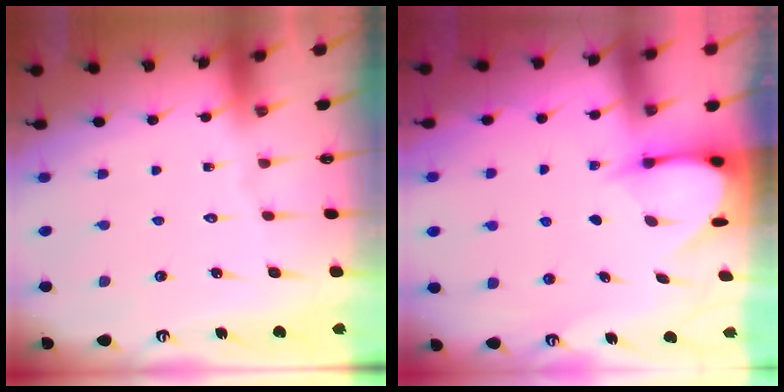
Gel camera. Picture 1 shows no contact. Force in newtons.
{"total": 3.9, "press": 3.8, "slide": 0.4}